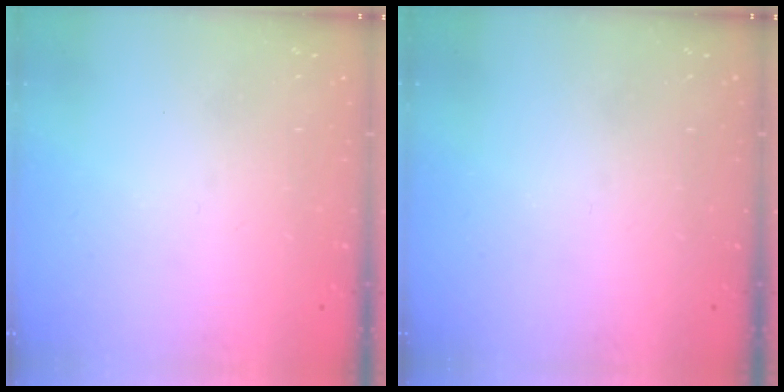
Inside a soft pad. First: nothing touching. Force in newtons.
{"total": 0.0}